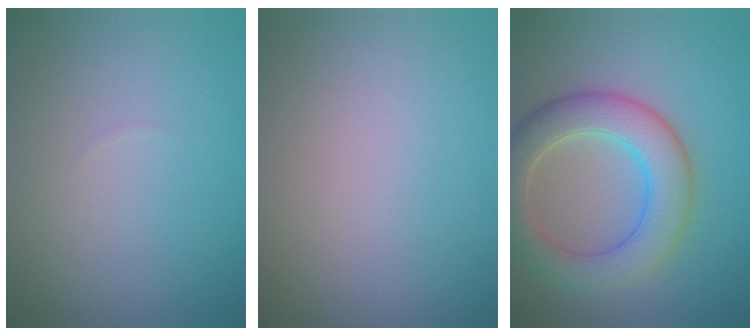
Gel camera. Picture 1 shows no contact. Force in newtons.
{"total": 0.0}
{"total": 6.3, "press": 6.3, "slide": 0.2}